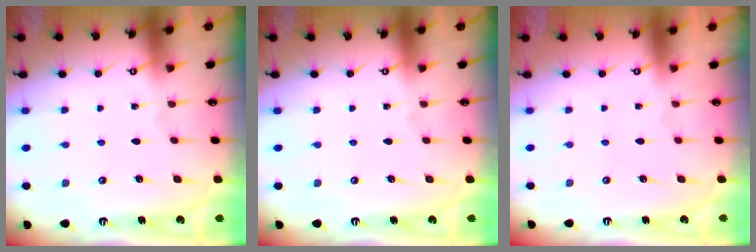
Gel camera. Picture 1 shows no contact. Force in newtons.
{"total": 0.0}
{"total": 1.5, "press": 1.4, "slide": 0.6}